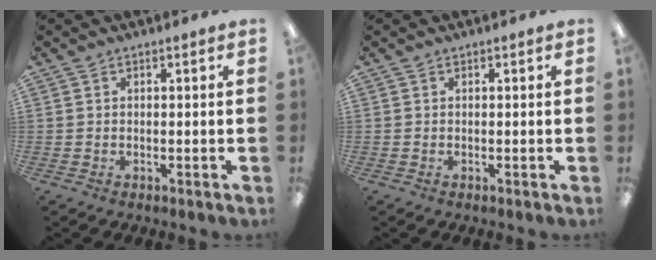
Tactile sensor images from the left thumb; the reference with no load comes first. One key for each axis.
{"total": 0.0}